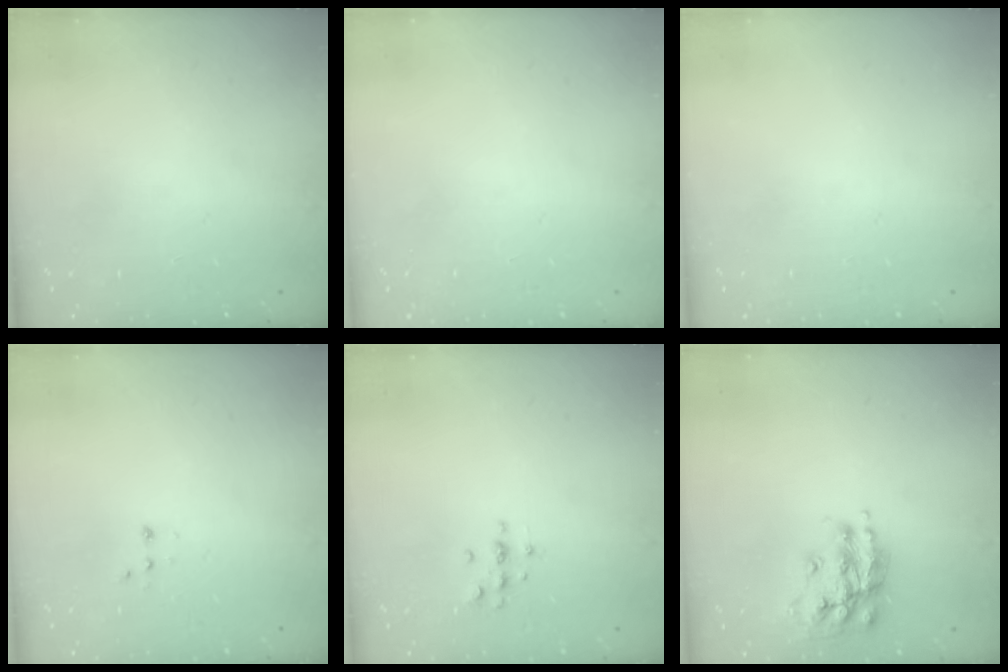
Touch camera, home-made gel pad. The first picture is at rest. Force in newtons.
{"total": 0.0}
{"total": 0.0}
{"total": 2.8, "press": 2.7, "slide": 0.7}
{"total": 4.1, "press": 4.1, "slide": 0.4}
{"total": 14.5, "press": 14.5, "slide": 1.0}